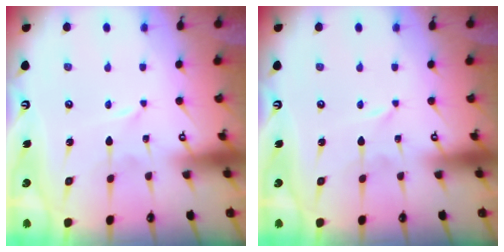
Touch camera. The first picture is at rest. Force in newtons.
{"total": 0.0}